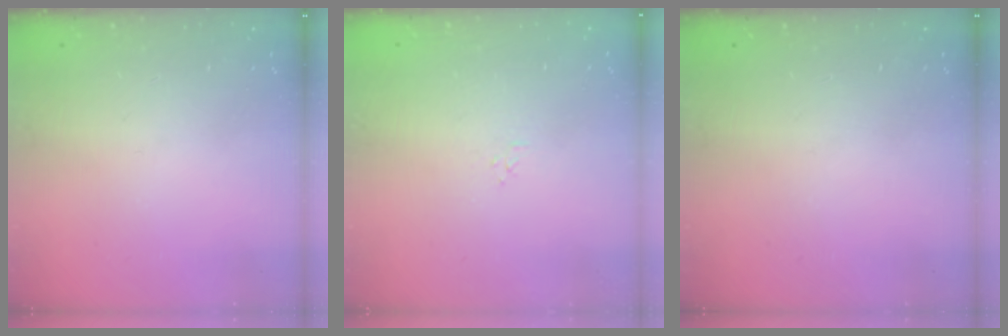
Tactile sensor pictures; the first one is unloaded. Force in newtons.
{"total": 2.9, "press": 2.9, "slide": 0.3}
{"total": 0.0}